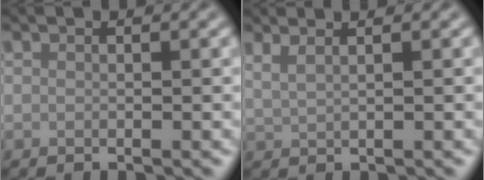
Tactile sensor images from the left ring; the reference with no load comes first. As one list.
[{"total": 3.1, "force": [2.1, 1.3, 1.8], "torque": [-0.018, 0.011, 0.013]}]